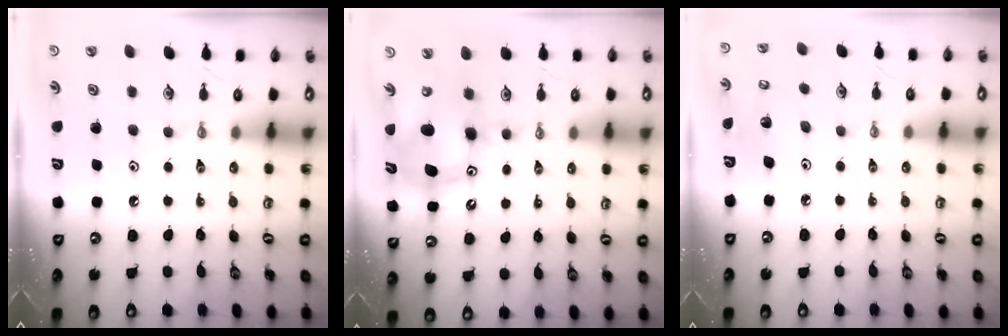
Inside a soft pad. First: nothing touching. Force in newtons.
{"total": 11.1, "press": 10.8, "slide": 2.4}
{"total": 5.0, "press": 4.7, "slide": 1.5}